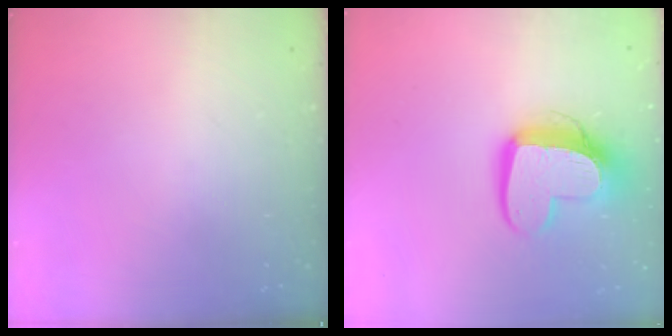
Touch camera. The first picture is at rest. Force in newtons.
{"total": 14.1, "press": 14.0, "slide": 1.2}